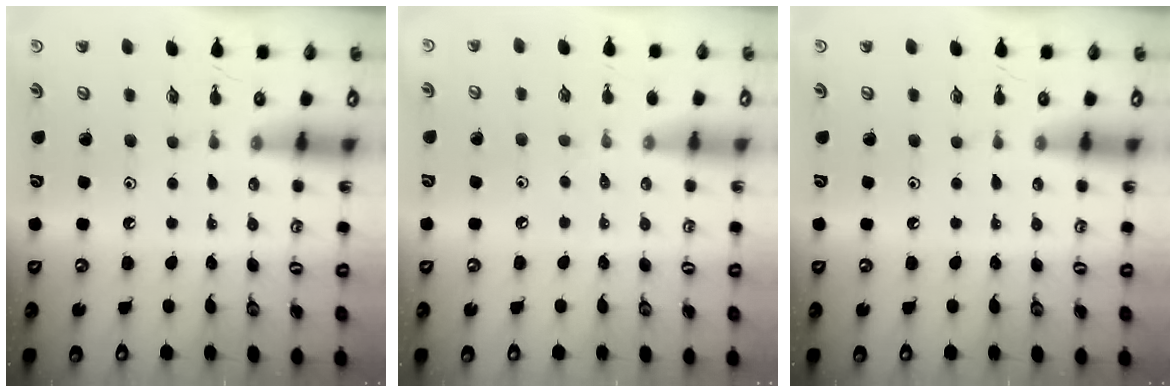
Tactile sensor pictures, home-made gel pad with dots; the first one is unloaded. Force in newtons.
{"total": 3.3, "press": 3.2, "slide": 0.5}
{"total": 0.0}